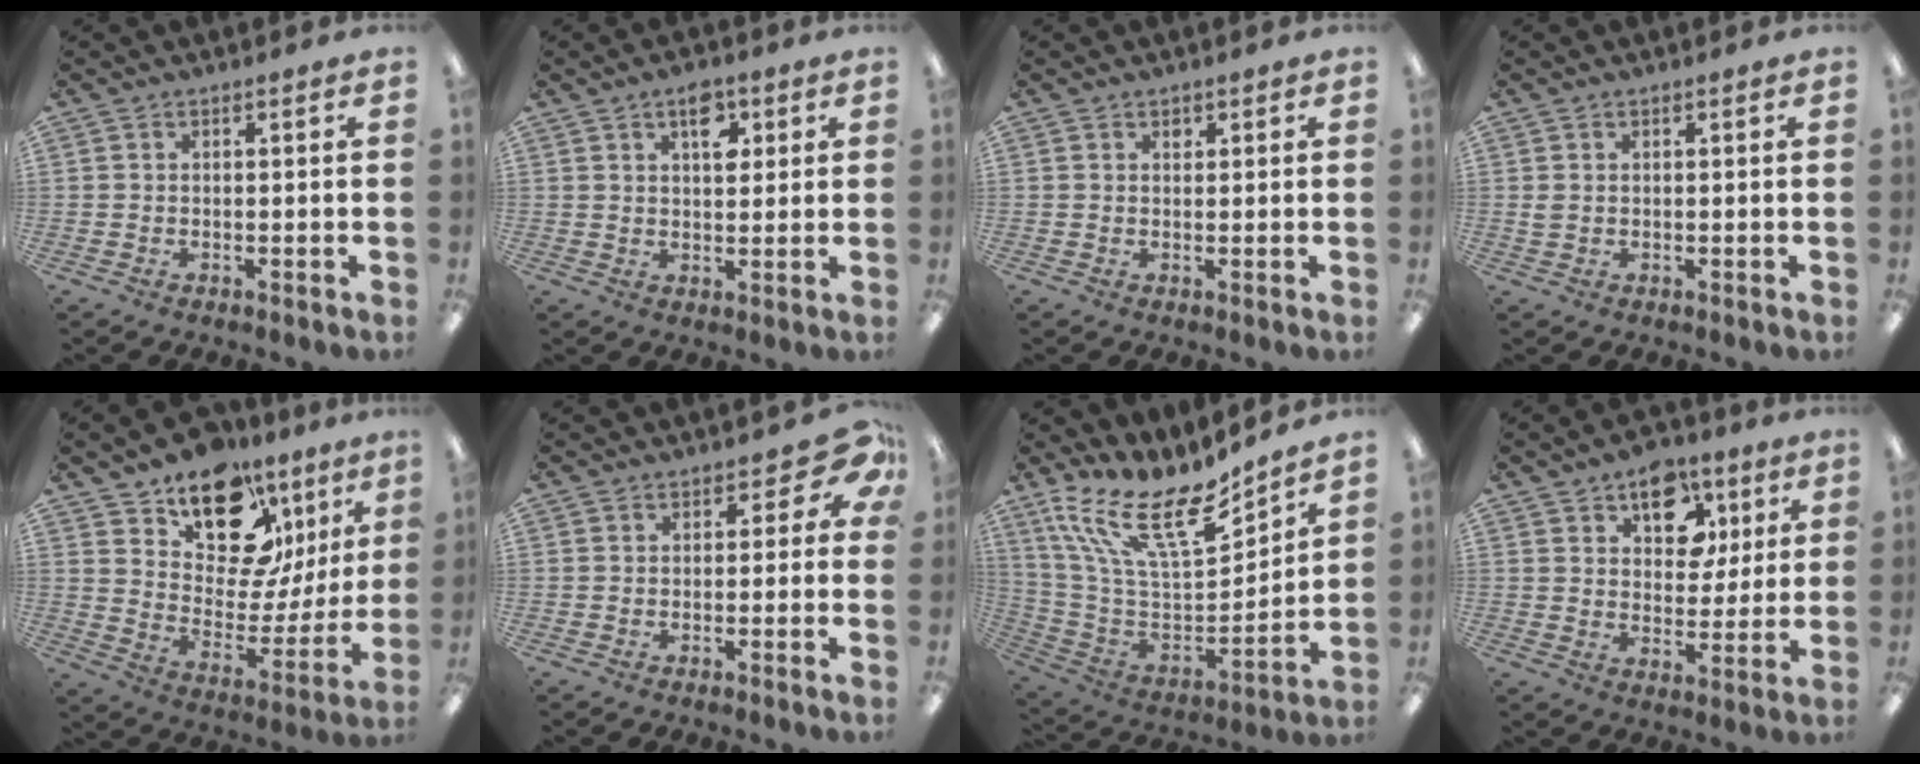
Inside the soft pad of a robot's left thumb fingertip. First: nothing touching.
{"total": 7.1, "force": [3.3, 4.0, 4.8], "torque": [-0.046, -0.013, 0.050]}
{"total": 1.3, "force": [0.9, 0.9, 0.3], "torque": [0.008, -0.004, 0.012]}
{"total": 1.3, "force": [0.4, 1.0, 0.7], "torque": [-0.015, 0.004, 0.007]}
{"total": 17.8, "force": [12.3, 9.9, 8.3], "torque": [-0.126, -0.087, 0.220]}
{"total": 5.3, "force": [1.8, 3.4, 3.6], "torque": [-0.039, -0.010, 0.029]}
{"total": 20.5, "force": [13.9, 7.8, 12.9], "torque": [-0.242, -0.099, 0.246]}
{"total": 12.5, "force": [6.7, 8.7, 6.0], "torque": [-0.072, -0.026, 0.118]}